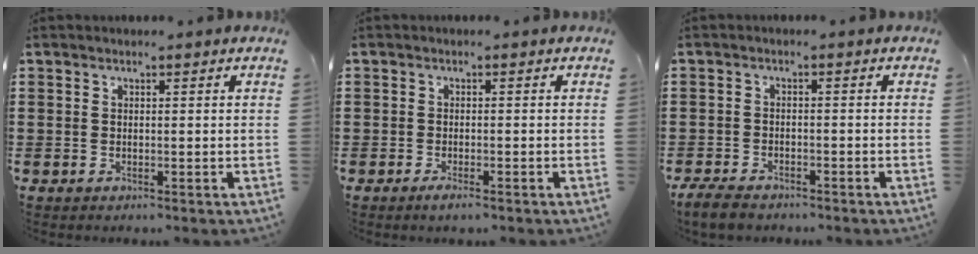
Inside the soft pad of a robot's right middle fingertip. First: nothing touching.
{"total": 1.3, "force": [-0.9, 0.1, 0.9], "torque": [-0.019, -0.006, -0.016]}
{"total": 2.9, "force": [-2.6, 0.7, 1.1], "torque": [-0.036, -0.002, -0.057]}